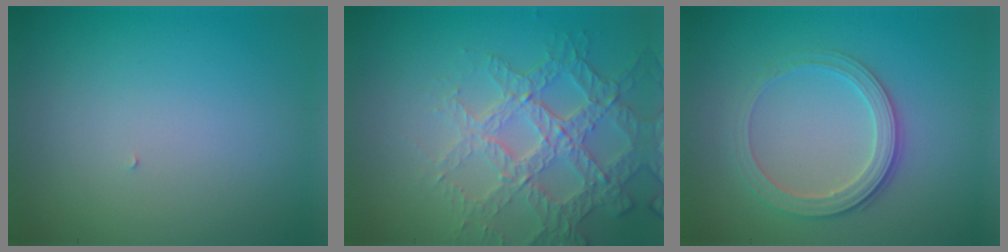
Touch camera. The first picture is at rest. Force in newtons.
{"total": 4.5, "press": 4.1, "slide": 1.8}
{"total": 2.9, "press": 2.8, "slide": 0.7}